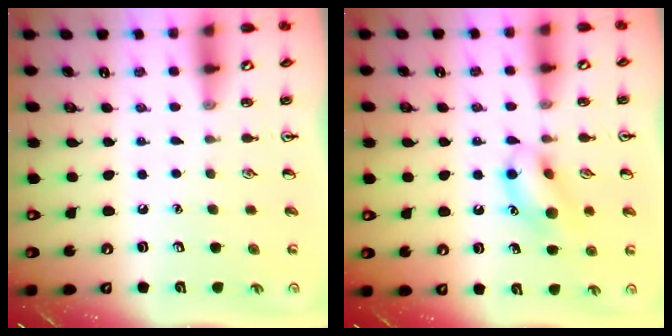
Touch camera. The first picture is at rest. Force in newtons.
{"total": 12.1, "press": 11.9, "slide": 2.0}